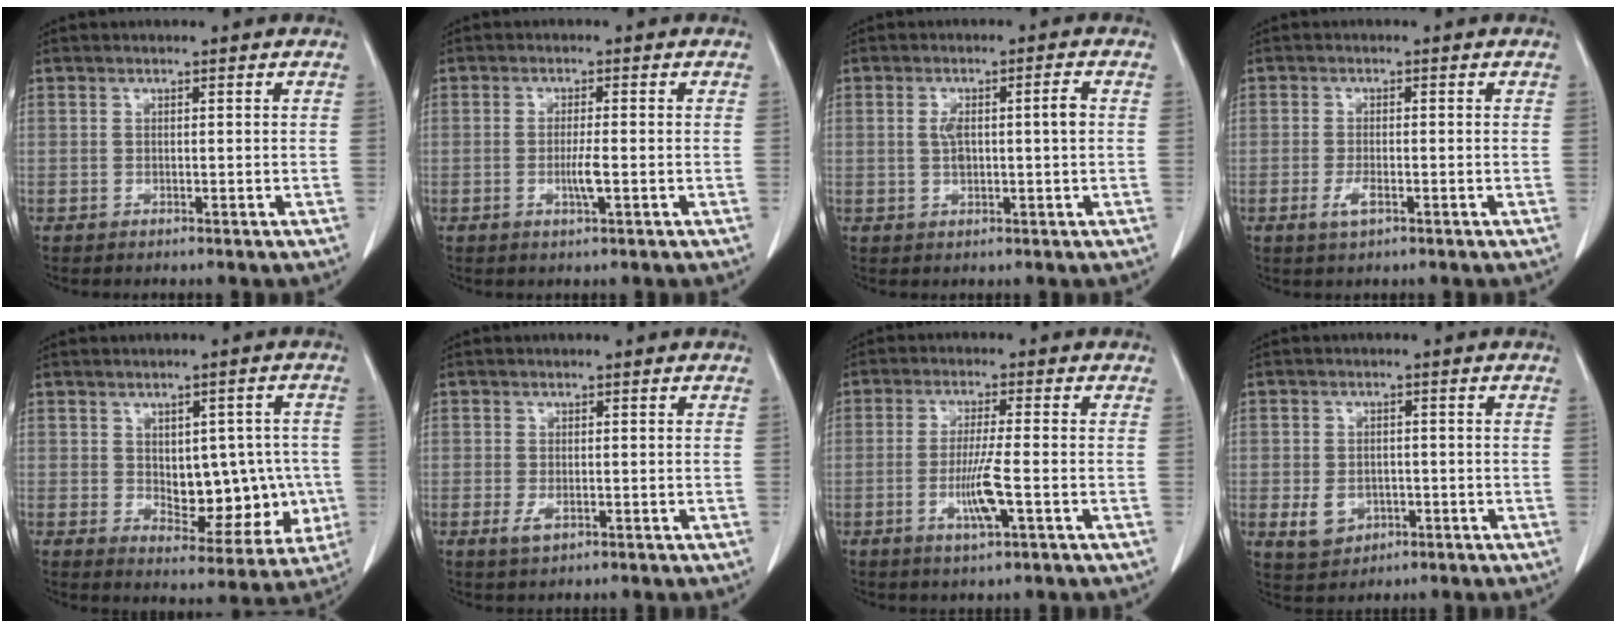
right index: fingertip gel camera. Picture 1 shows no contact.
{"total": 2.7, "force": [-0.7, 0.0, 2.6], "torque": [-0.053, -0.004, -0.012]}
{"total": 4.6, "force": [0.4, 0.7, 4.5], "torque": [-0.086, 0.013, 0.011]}
{"total": 2.5, "force": [-1.1, 0.7, 2.1], "torque": [-0.044, -0.002, -0.020]}
{"total": 10.9, "force": [-0.5, 6.1, 9.0], "torque": [-0.103, 0.015, 0.016]}
{"total": 2.0, "force": [-0.7, 0.9, 1.6], "torque": [-0.031, -0.002, -0.008]}
{"total": 6.1, "force": [-1.9, -0.1, 5.8], "torque": [-0.112, -0.012, -0.034]}
{"total": 4.8, "force": [-1.3, 4.0, 2.3], "torque": [-0.038, 0.001, -0.007]}